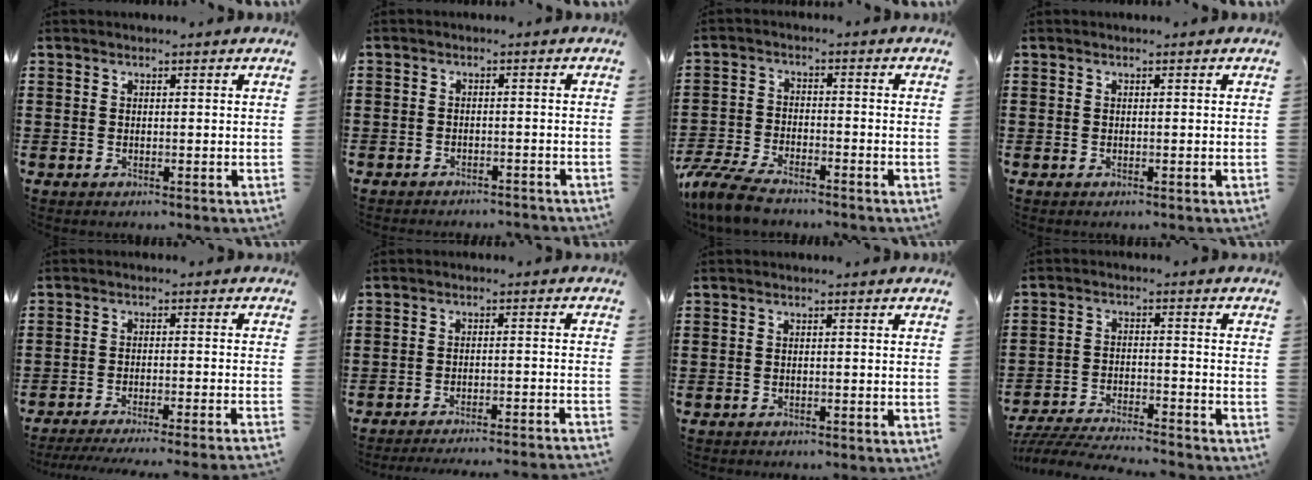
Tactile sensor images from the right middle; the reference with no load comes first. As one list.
[{"total": 2.1, "force": [-2.0, 0.4, -0.3], "torque": [0.000, 0.003, -0.047]}, {"total": 6.3, "force": [-5.5, 1.5, 2.7], "torque": [-0.074, 0.000, -0.111]}, {"total": 0.0}, {"total": 3.8, "force": [-3.5, -0.5, 1.3], "torque": [-0.023, -0.007, -0.071]}, {"total": 3.5, "force": [-3.3, -0.4, 0.8], "torque": [-0.015, -0.002, -0.070]}, {"total": 0.6, "force": [-0.6, 0.1, -0.1], "torque": [0.000, 0.001, -0.013]}, {"total": 5.6, "force": [-5.5, 0.1, 1.2], "torque": [-0.029, -0.002, -0.112]}]